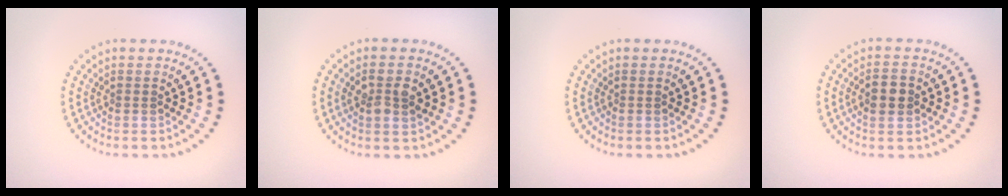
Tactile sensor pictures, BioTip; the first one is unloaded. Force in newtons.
{"total": 2.4, "press": 2.4, "slide": 0.3}
{"total": 0.0}
{"total": 2.5, "press": 2.5, "slide": 0.1}